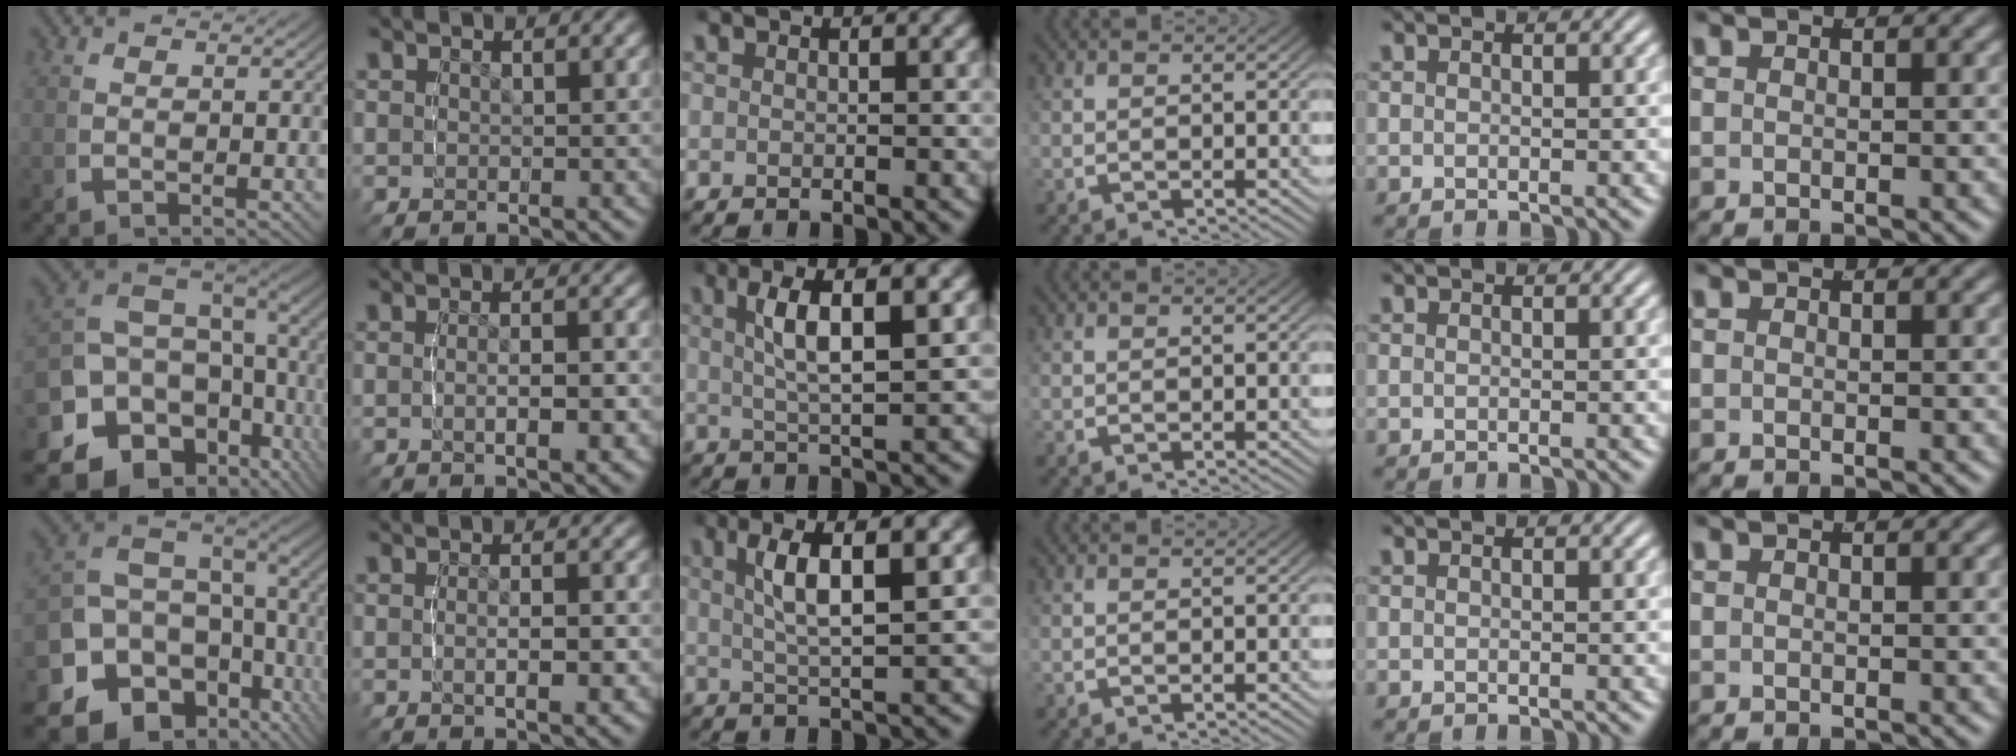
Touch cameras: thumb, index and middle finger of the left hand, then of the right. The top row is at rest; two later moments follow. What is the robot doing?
{"motion": "grasp_and_lifting", "object": "sponge"}